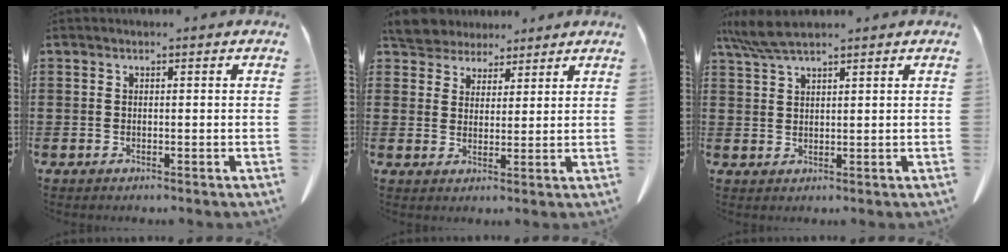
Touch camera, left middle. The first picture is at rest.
{"total": 5.4, "force": [5.0, 1.9, 0.6], "torque": [-0.037, -0.012, 0.094]}
{"total": 5.0, "force": [4.0, 0.5, 3.0], "torque": [-0.069, -0.005, 0.075]}